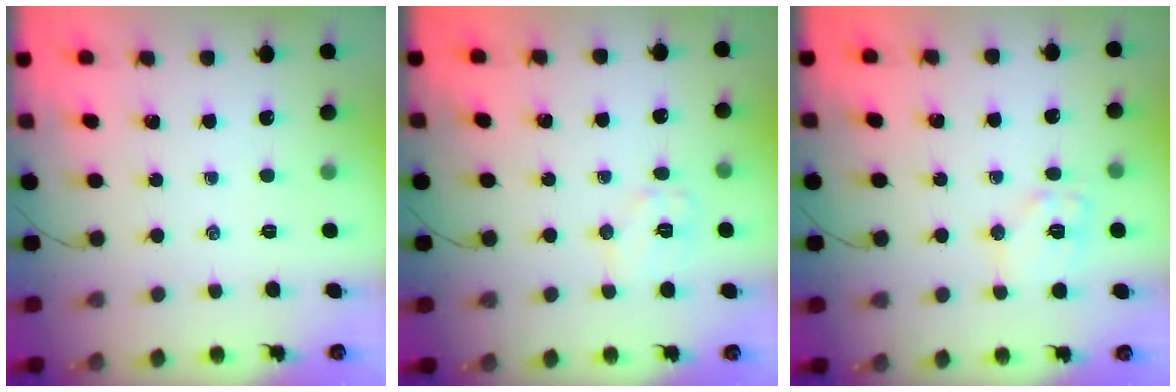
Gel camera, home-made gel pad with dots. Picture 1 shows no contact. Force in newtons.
{"total": 7.1, "press": 7.1, "slide": 0.8}
{"total": 9.7, "press": 9.7, "slide": 0.6}